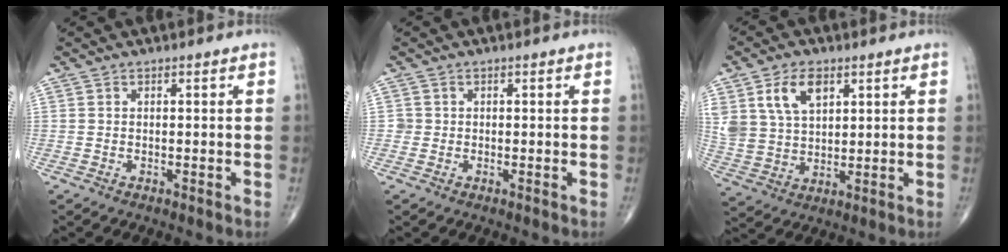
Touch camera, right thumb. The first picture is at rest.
{"total": 1.1, "force": [-0.2, 1.1, 0.0], "torque": [0.006, 0.005, -0.005]}
{"total": 10.8, "force": [4.9, 6.8, 6.9], "torque": [-0.124, -0.012, 0.102]}